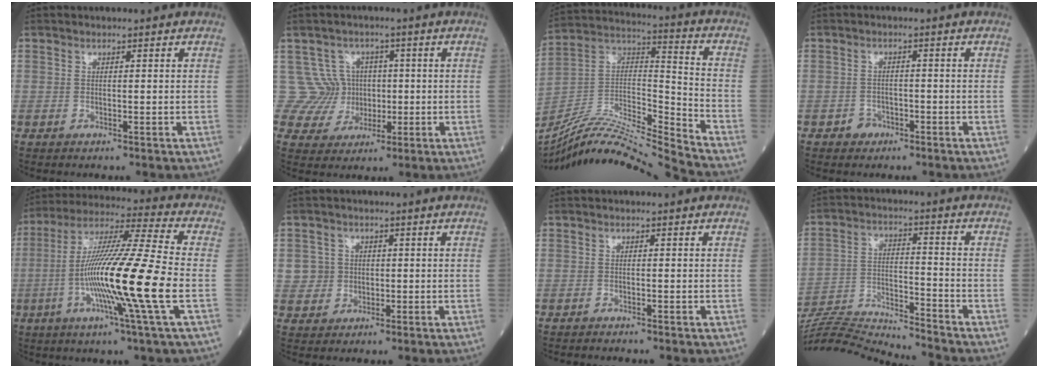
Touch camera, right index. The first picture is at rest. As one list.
[{"total": 6.5, "force": [1.0, 6.4, -0.4], "torque": [0.018, 0.021, 0.028]}, {"total": 19.4, "force": [-18.3, -1.8, 6.2], "torque": [-0.117, 0.022, -0.327]}, {"total": 1.9, "force": [-1.2, 1.4, 0.4], "torque": [-0.004, 0.007, -0.020]}, {"total": 18.3, "force": [-4.1, -1.8, 17.7], "torque": [-0.331, -0.014, -0.090]}, {"total": 3.3, "force": [0.3, 3.3, 0.0], "torque": [0.009, 0.009, 0.010]}, {"total": 1.5, "force": [-1.4, -0.2, 0.5], "torque": [-0.007, 0.001, -0.020]}, {"total": 14.1, "force": [-13.9, -1.7, 2.3], "torque": [-0.044, 0.010, -0.246]}]